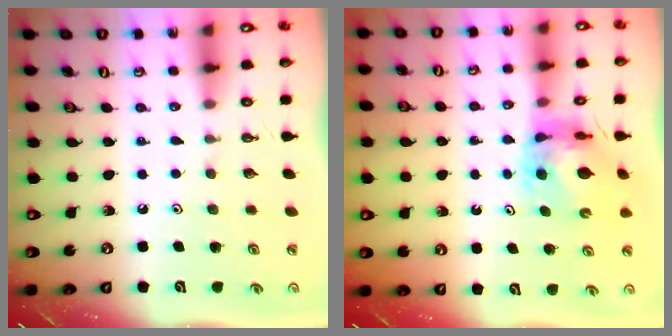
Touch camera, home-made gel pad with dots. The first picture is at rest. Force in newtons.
{"total": 10.6, "press": 10.5, "slide": 1.3}